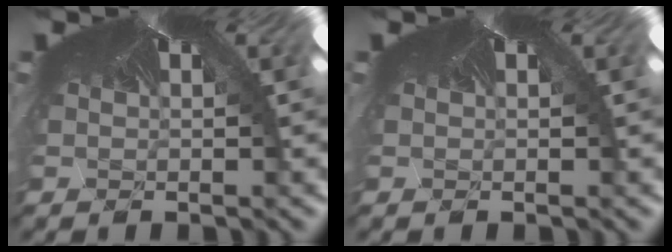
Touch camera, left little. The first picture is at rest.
{"total": 0.0}